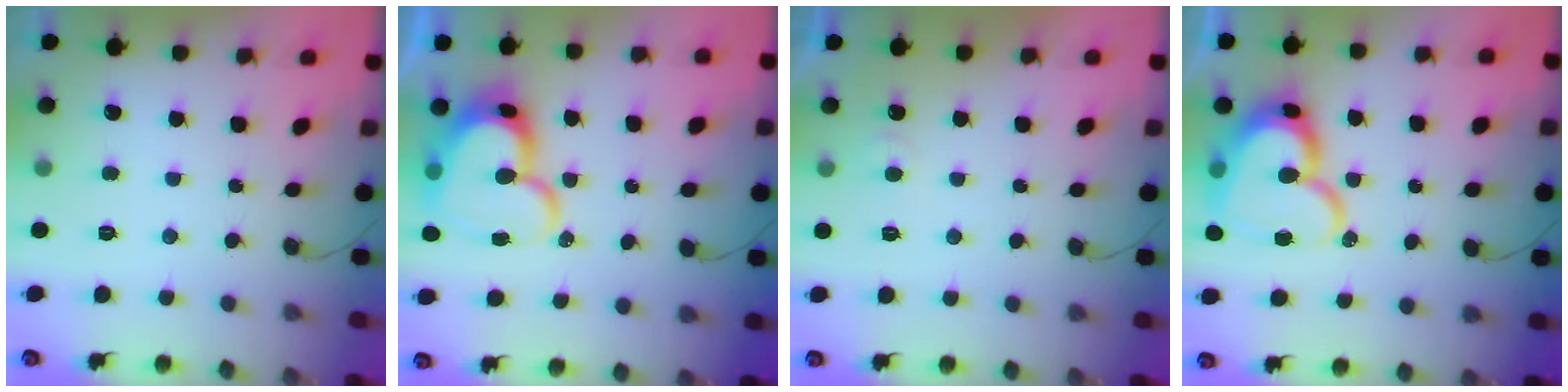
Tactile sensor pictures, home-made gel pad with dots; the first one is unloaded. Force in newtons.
{"total": 19.0, "press": 19.0, "slide": 1.3}
{"total": 3.3, "press": 3.3, "slide": 0.2}
{"total": 18.8, "press": 18.8, "slide": 1.8}